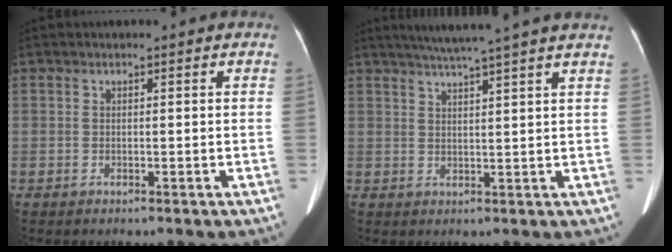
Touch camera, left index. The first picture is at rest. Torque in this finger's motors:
{"motor_torque": [0.76, -1.04, 0.02, 0.04]}